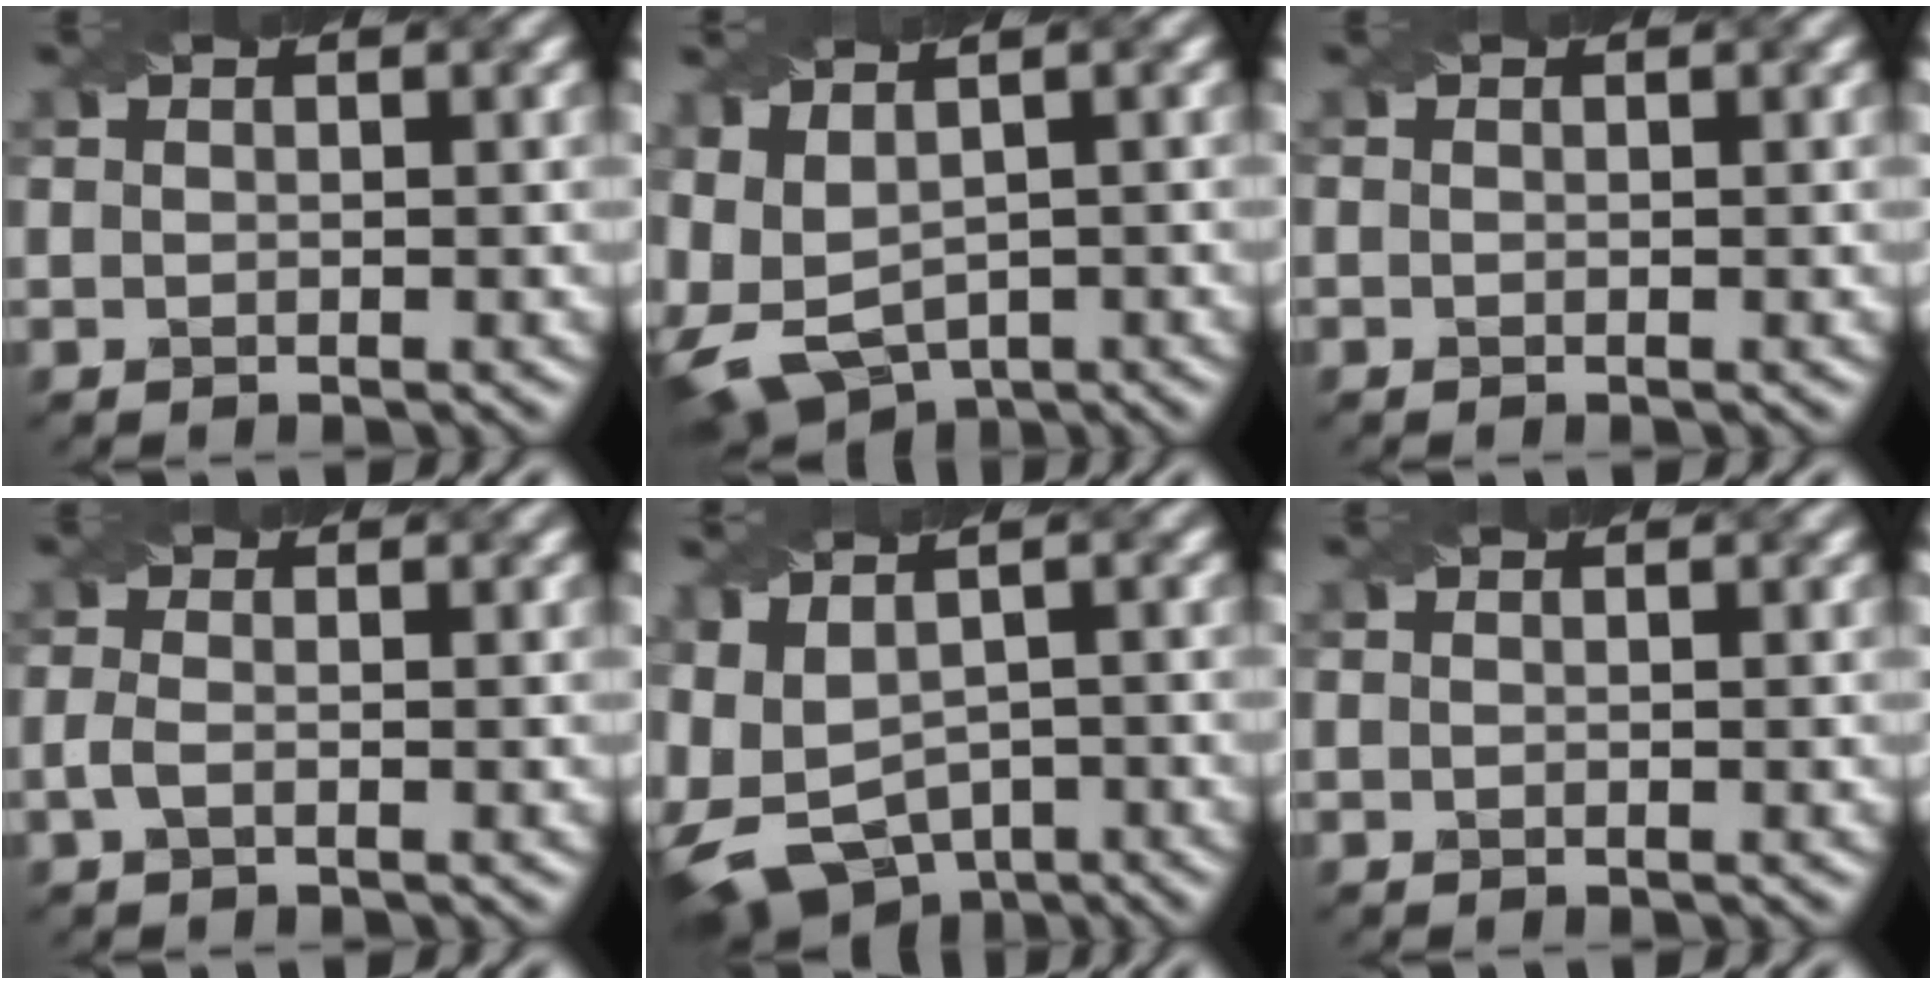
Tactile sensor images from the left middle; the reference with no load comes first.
{"total": 7.2, "force": [-0.4, 4.6, 5.6], "torque": [-0.135, -0.018, 0.015]}
{"total": 0.0}
{"total": 1.2, "force": [-0.7, 0.3, 0.8], "torque": [-0.021, -0.002, -0.015]}
{"total": 9.4, "force": [-2.5, 6.4, 6.4], "torque": [-0.143, -0.020, -0.021]}
{"total": 0.0}